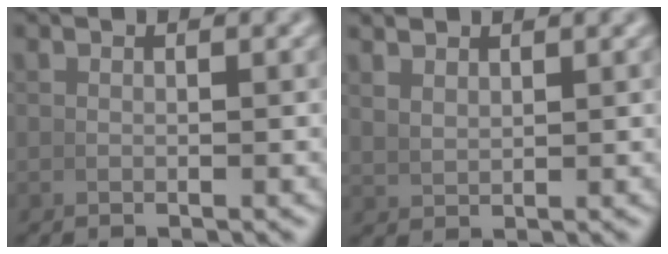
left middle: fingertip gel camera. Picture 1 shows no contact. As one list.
[{"total": 2.0, "force": [1.8, 0.4, 0.6], "torque": [-0.011, 0.001, 0.043]}]